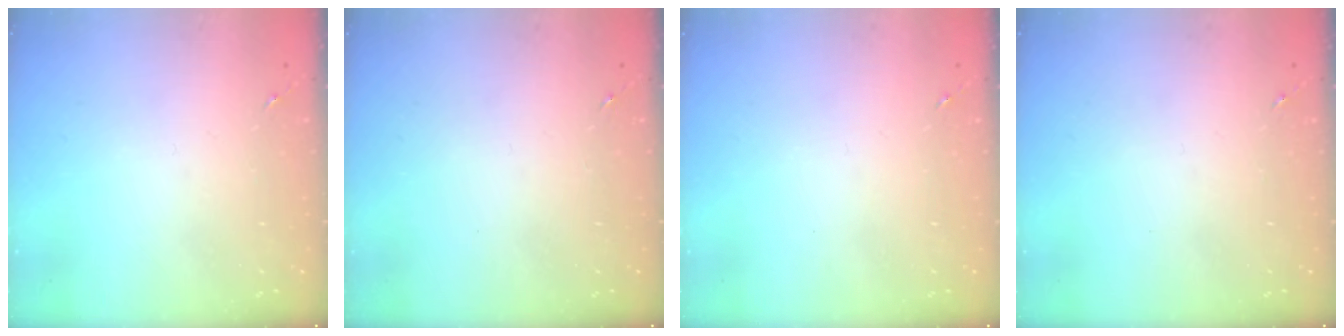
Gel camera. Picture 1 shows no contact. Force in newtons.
{"total": 0.0}
{"total": 0.0}
{"total": 0.0}